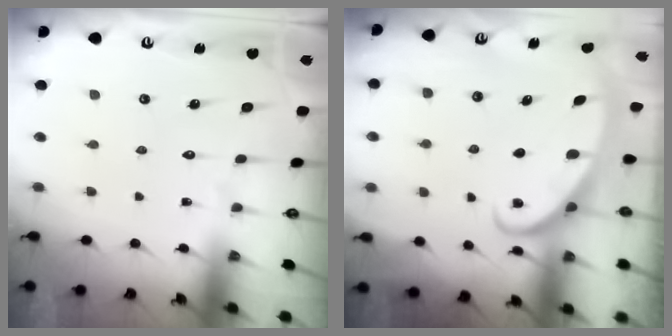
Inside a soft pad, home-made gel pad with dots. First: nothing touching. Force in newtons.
{"total": 2.7, "press": 2.6, "slide": 0.4}